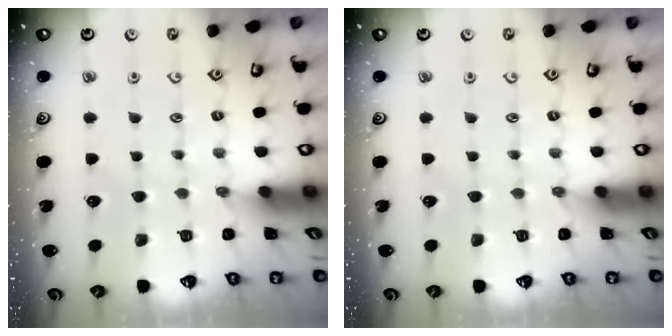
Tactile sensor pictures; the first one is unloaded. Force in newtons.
{"total": 0.0}